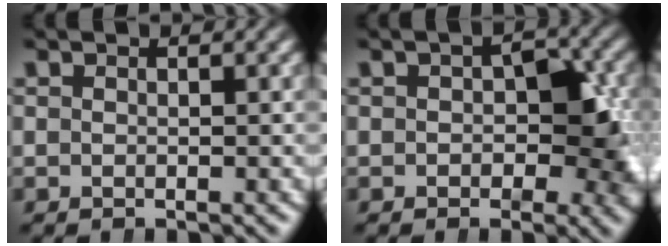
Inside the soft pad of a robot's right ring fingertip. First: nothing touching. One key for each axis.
{"total": 5.9, "fx": -0.7, "fy": 3.7, "fz": 4.6, "tx": -0.045, "ty": -0.003, "tz": -0.010}